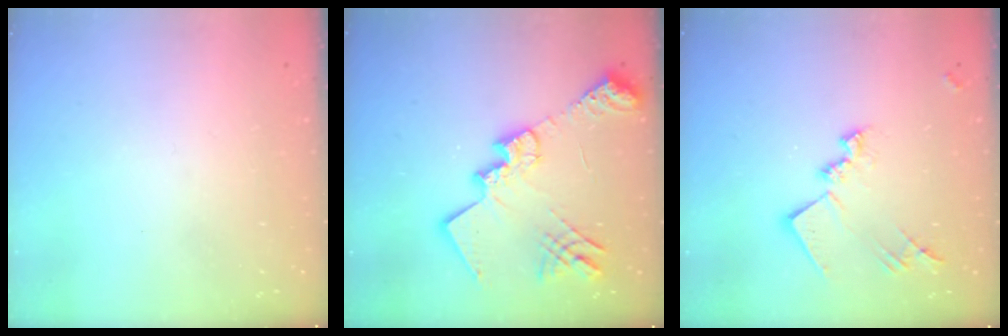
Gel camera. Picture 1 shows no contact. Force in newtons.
{"total": 20.8, "press": 20.7, "slide": 1.9}
{"total": 14.2, "press": 14.2, "slide": 0.5}